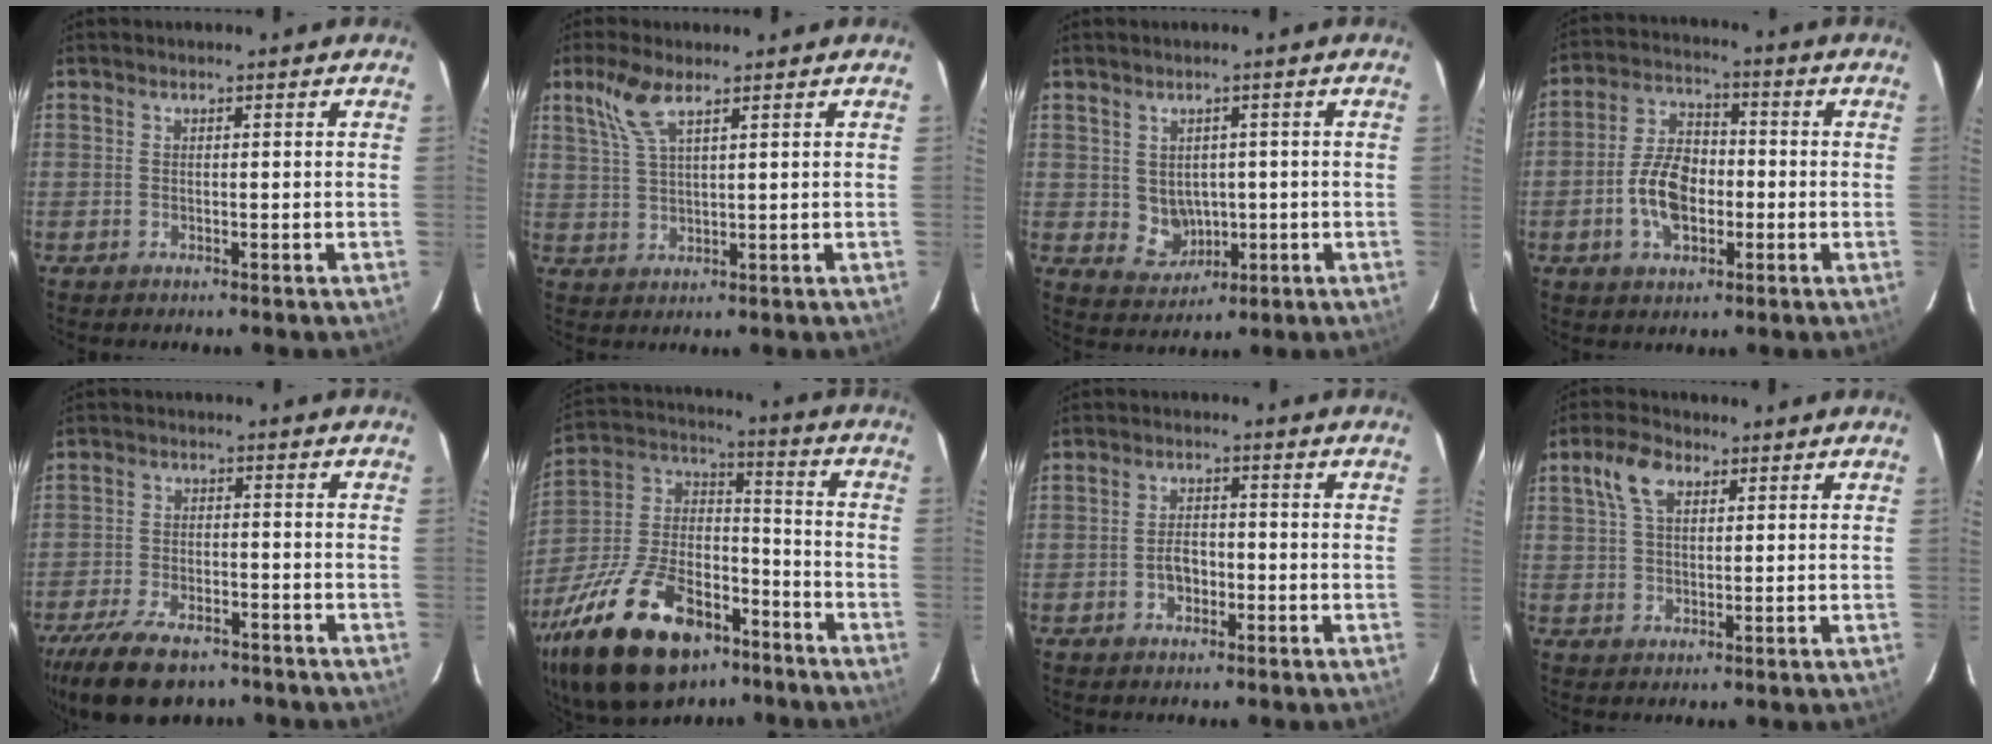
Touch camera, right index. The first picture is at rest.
{"total": 5.9, "force": [3.6, 1.5, 4.4], "torque": [-0.099, 0.009, 0.077]}
{"total": 5.2, "force": [-0.1, 4.8, 2.0], "torque": [-0.044, 0.006, 0.018]}
{"total": 9.9, "force": [-2.5, 6.0, 7.5], "torque": [-0.149, 0.016, -0.040]}
{"total": 14.4, "force": [-10.4, 6.2, 7.9], "torque": [-0.183, -0.026, -0.176]}
{"total": 30.2, "force": [-18.4, 15.3, 18.4], "torque": [-0.383, -0.002, -0.298]}
{"total": 3.6, "force": [-1.4, 2.3, 2.4], "torque": [-0.044, 0.006, -0.021]}
{"total": 6.2, "force": [2.8, 3.5, 4.3], "torque": [-0.087, 0.020, 0.053]}